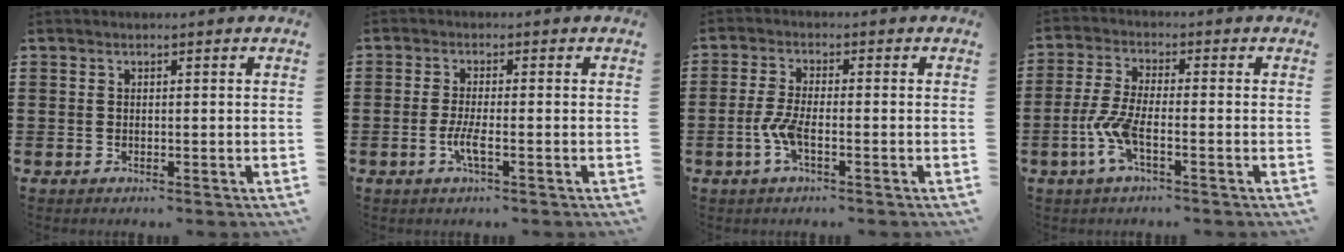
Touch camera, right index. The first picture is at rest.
{"total": 3.7, "force": [-1.4, 0.2, 3.4], "torque": [-0.073, -0.013, -0.028]}
{"total": 4.2, "force": [-1.6, 1.0, 3.7], "torque": [-0.092, -0.007, -0.037]}
{"total": 6.0, "force": [-2.5, 1.6, 5.2], "torque": [-0.129, -0.014, -0.053]}